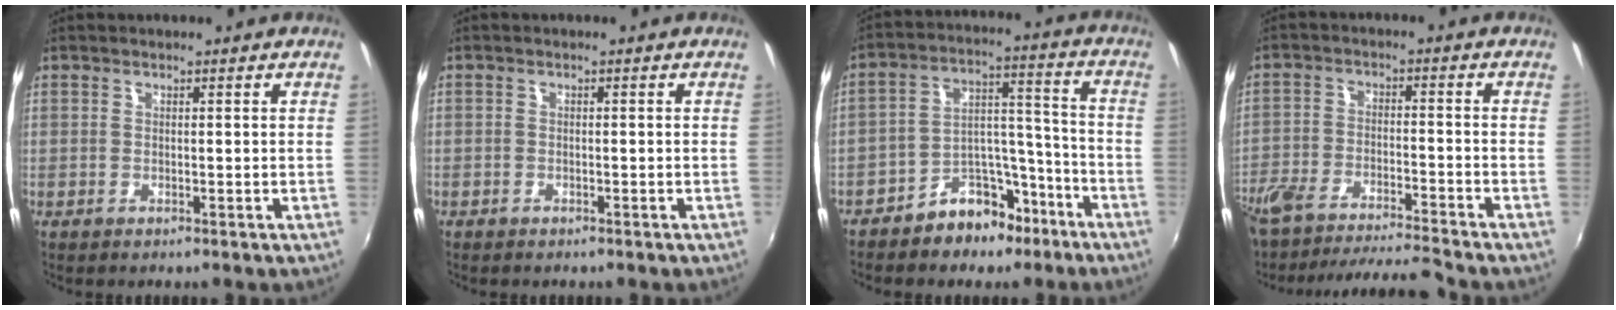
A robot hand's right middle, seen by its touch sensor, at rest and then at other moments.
{"total": 1.2, "force": [-0.8, 0.9, 0.0], "torque": [-0.005, 0.005, -0.011]}
{"total": 10.5, "force": [-7.5, 5.8, 4.4], "torque": [-0.059, 0.051, -0.110]}
{"total": 14.0, "force": [-12.8, 1.3, 5.6], "torque": [-0.127, -0.013, -0.216]}